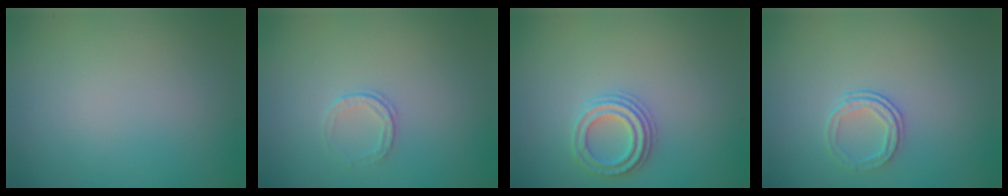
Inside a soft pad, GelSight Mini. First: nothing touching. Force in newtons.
{"total": 1.0, "press": 0.7, "slide": 0.7}
{"total": 2.3, "press": 2.2, "slide": 0.6}
{"total": 1.7, "press": 1.1, "slide": 1.4}